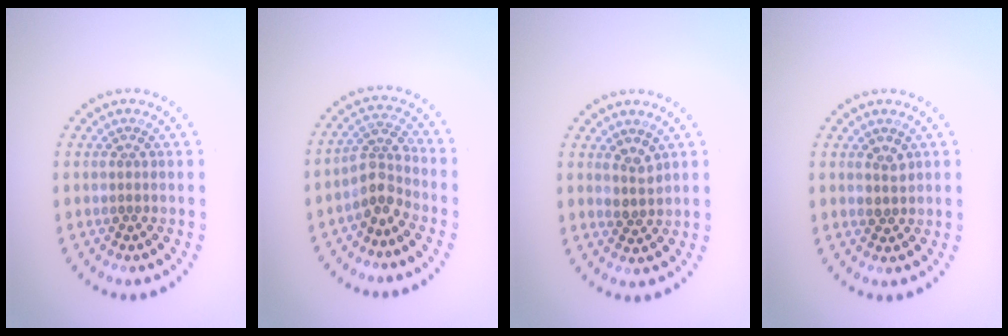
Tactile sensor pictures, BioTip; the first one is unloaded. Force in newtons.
{"total": 2.9, "press": 2.3, "slide": 1.8}
{"total": 1.5, "press": 1.3, "slide": 0.8}
{"total": 1.5, "press": 1.4, "slide": 0.6}